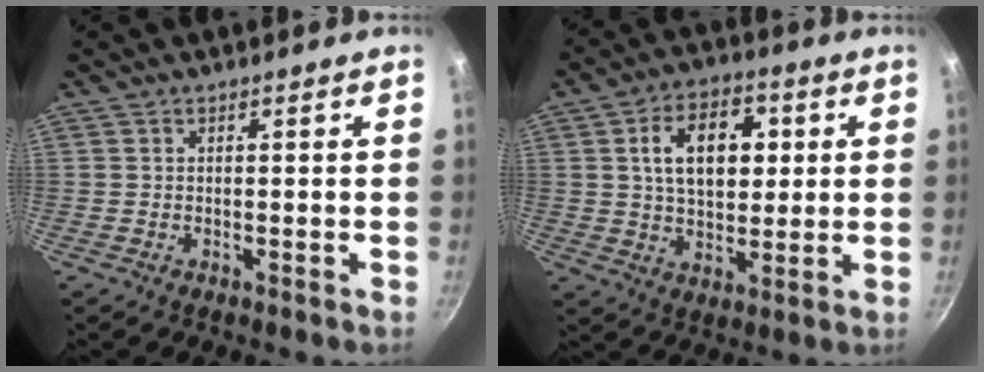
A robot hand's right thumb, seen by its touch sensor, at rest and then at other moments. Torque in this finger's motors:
{"motor_torque": [-0.79, 2.23, 1.47, 0.01, 0.10]}